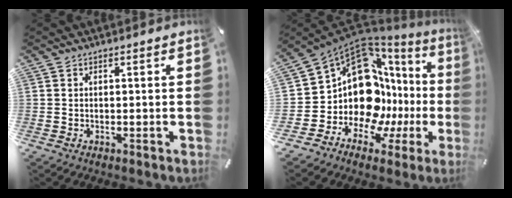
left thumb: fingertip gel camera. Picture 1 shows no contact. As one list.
[{"total": 17.0, "force": [2.3, 12.6, 11.3], "torque": [-0.195, -0.087, 0.063]}]